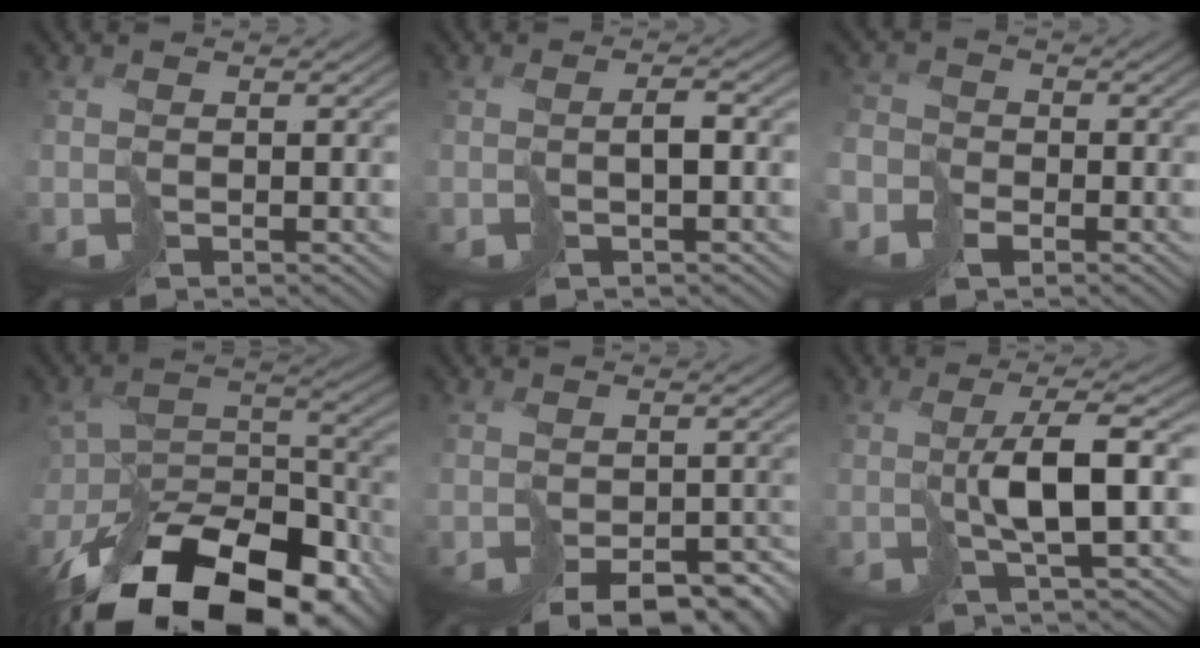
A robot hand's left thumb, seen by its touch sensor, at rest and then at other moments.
{"total": 1.4, "force": [-0.1, 0.4, 1.4], "torque": [-0.025, 0.005, -0.001]}
{"total": 4.8, "force": [-3.0, 3.5, 1.3], "torque": [-0.032, -0.010, -0.070]}
{"total": 16.3, "force": [-11.4, 8.6, 8.0], "torque": [-0.129, -0.047, -0.142]}
{"total": 8.4, "force": [-5.9, 4.8, 3.5], "torque": [-0.043, -0.023, -0.052]}
{"total": 4.5, "force": [1.2, 0.2, 4.3], "torque": [-0.085, 0.010, 0.026]}